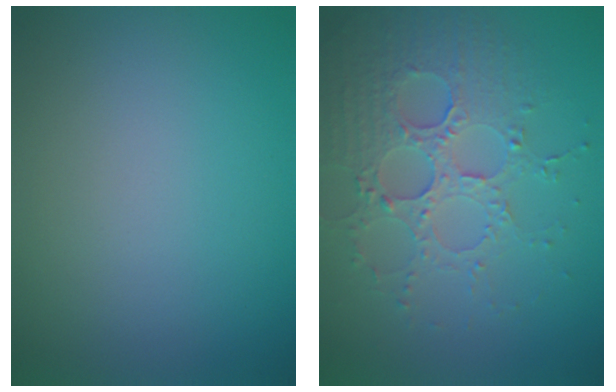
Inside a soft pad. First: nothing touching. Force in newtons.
{"total": 4.3, "press": 4.0, "slide": 1.4}